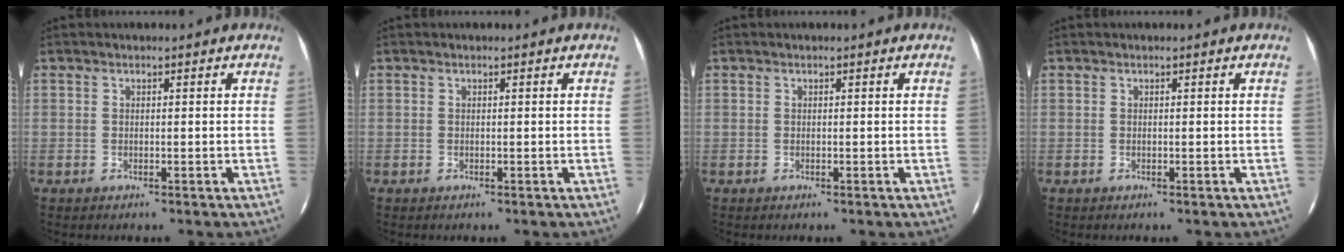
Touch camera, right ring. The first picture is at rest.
{"total": 0.0}
{"total": 0.0}
{"total": 0.0}